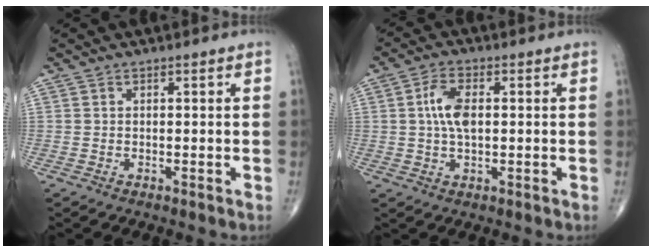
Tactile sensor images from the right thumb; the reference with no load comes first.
{"total": 6.0, "force": [0.7, 3.0, 5.2], "torque": [-0.107, 0.006, 0.009]}